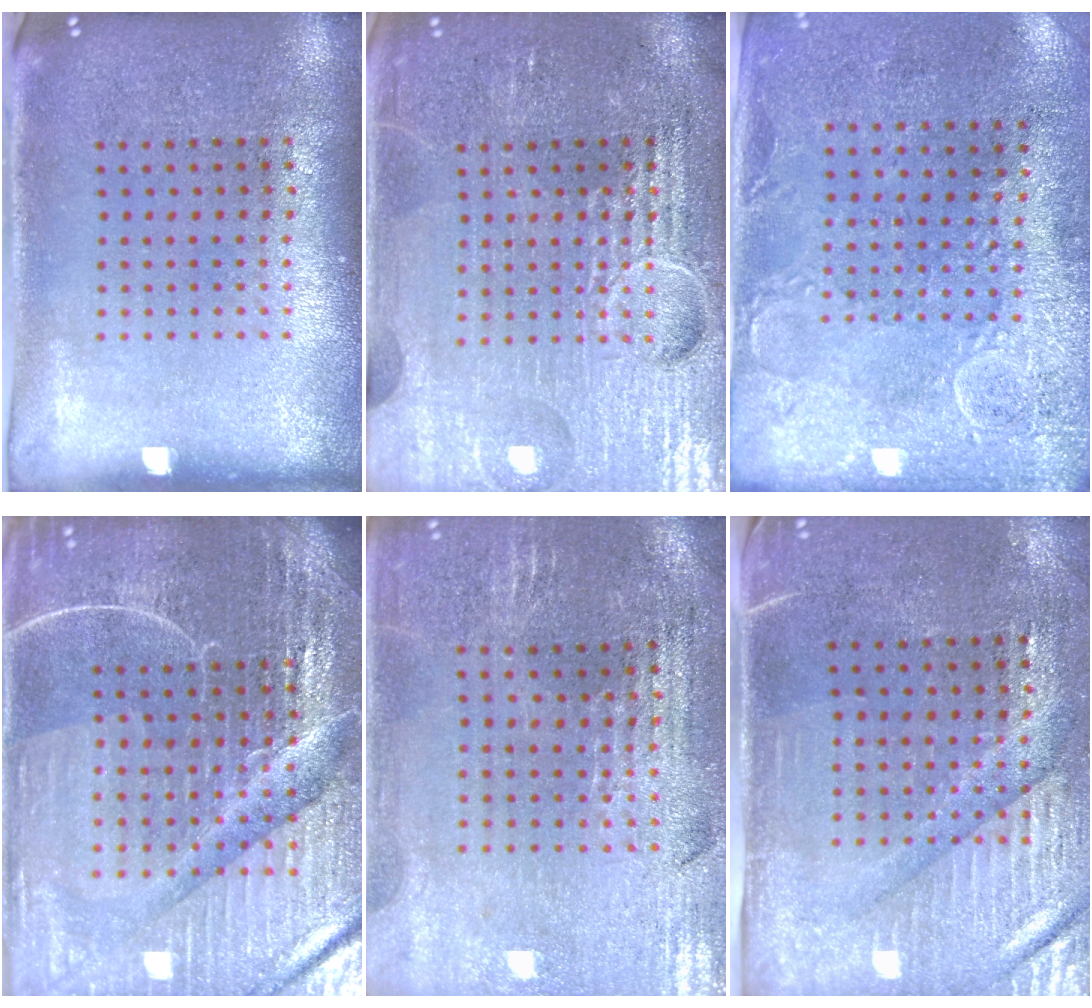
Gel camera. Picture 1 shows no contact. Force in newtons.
{"total": 7.2, "press": 7.2, "slide": 0.8}
{"total": 2.9, "press": 2.4, "slide": 1.7}
{"total": 6.3, "press": 5.7, "slide": 2.8}
{"total": 1.3, "press": 1.3, "slide": 0.3}
{"total": 3.4, "press": 3.1, "slide": 1.4}